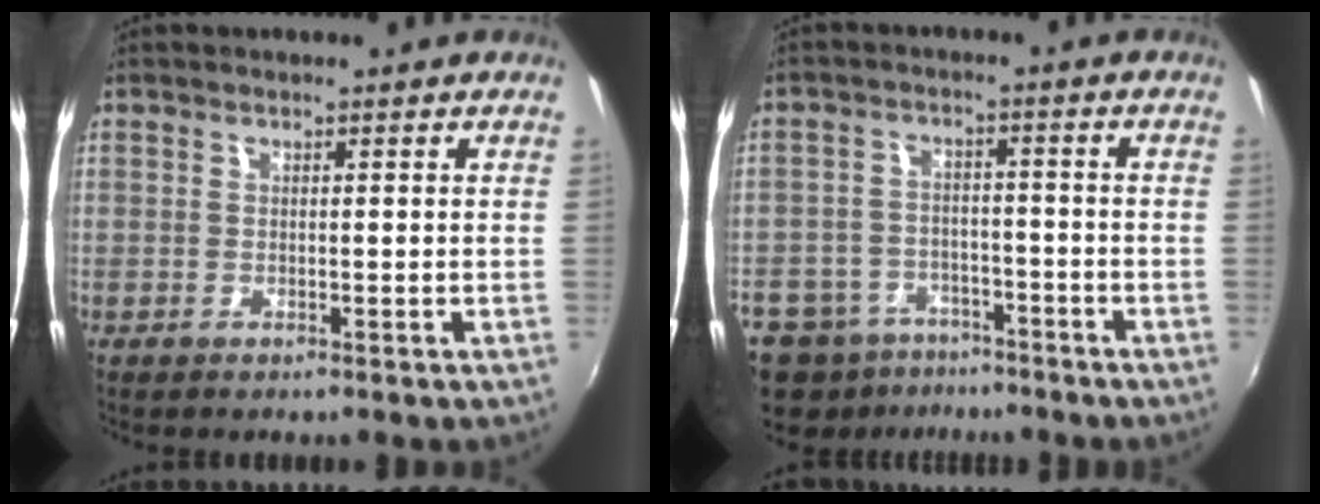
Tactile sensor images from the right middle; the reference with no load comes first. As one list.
[{"total": 12.2, "force": [-8.4, 7.6, 4.5], "torque": [-0.134, -0.004, -0.131]}]